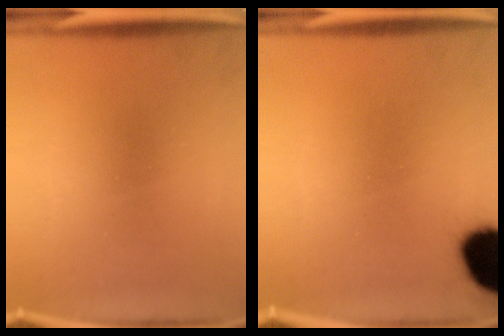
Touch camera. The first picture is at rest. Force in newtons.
{"total": 17.2}